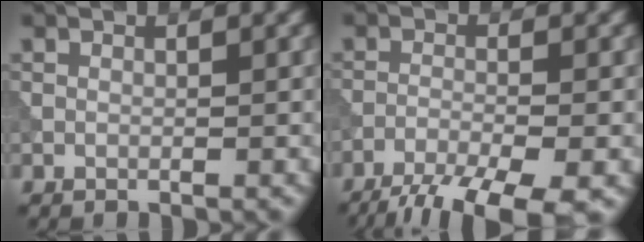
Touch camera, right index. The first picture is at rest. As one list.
[{"total": 8.8, "force": [-6.8, 1.8, 5.2], "torque": [-0.093, -0.031, -0.110]}]